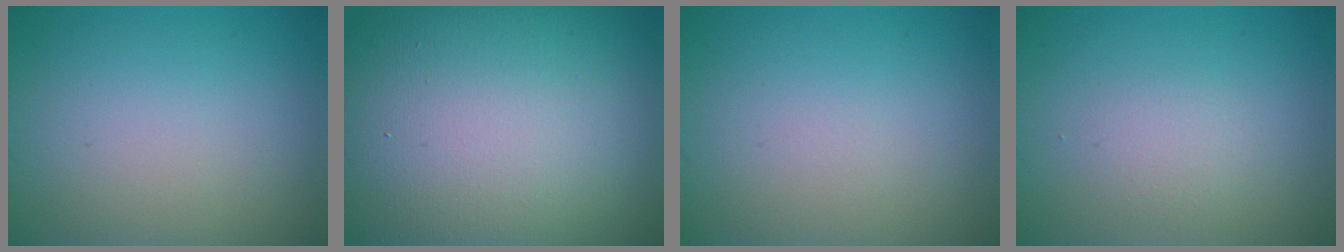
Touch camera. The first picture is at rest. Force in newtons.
{"total": 20.6, "press": 20.6, "slide": 1.3}
{"total": 0.0}
{"total": 1.3, "press": 1.3, "slide": 0.0}